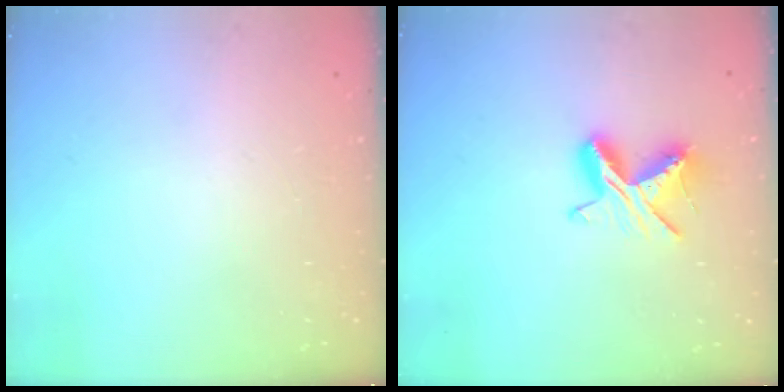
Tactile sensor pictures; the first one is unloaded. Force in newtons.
{"total": 8.4, "press": 8.4, "slide": 0.2}